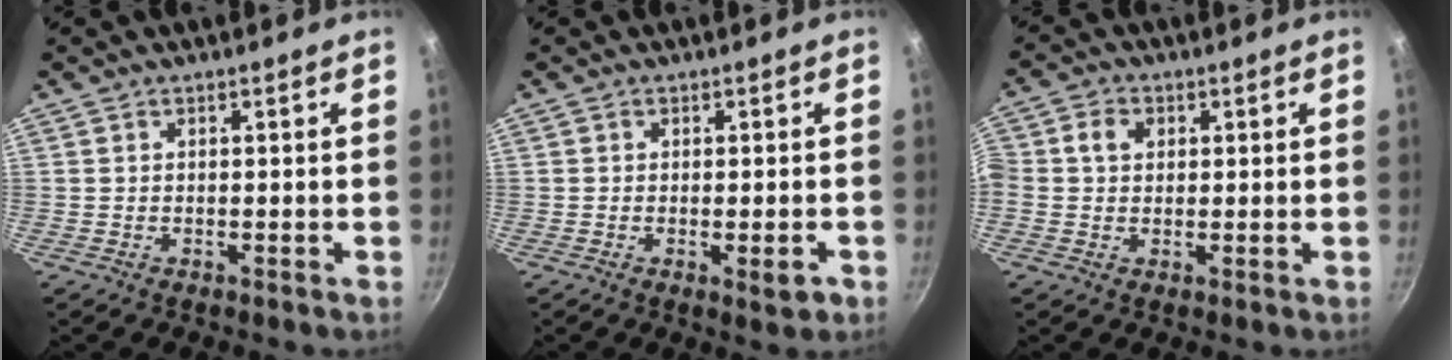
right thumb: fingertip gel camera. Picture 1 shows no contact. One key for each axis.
{"total": 3.5, "fx": -1.2, "fy": 1.0, "fz": 3.1, "tx": -0.039, "ty": 0.000, "tz": -0.016}
{"total": 4.2, "fx": 0.7, "fy": 3.5, "fz": 2.3, "tx": -0.033, "ty": 0.009, "tz": 0.001}